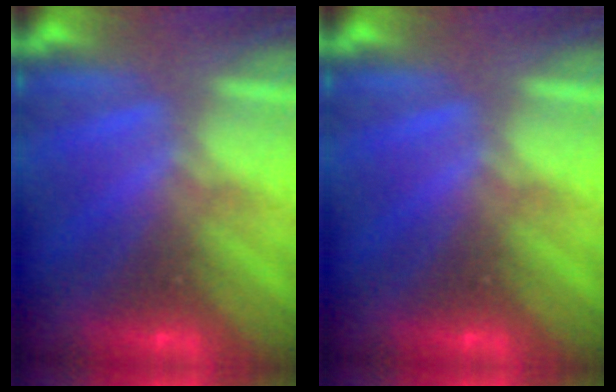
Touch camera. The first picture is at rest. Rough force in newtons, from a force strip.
{"total": 0.0}